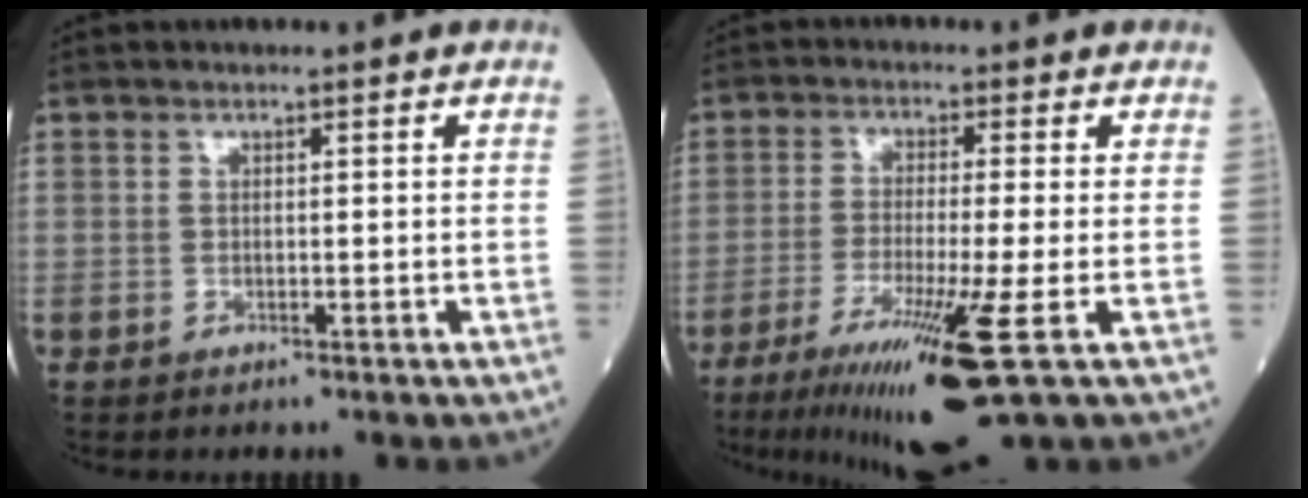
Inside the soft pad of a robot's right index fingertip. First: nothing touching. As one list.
[{"total": 12.5, "force": [-6.3, -0.7, 10.8], "torque": [-0.193, -0.041, -0.107]}]